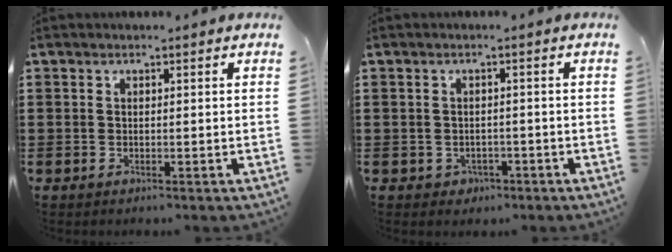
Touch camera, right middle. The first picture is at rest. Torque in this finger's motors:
{"motor_torque": [0.40, 0.20, -0.04, 0.02]}